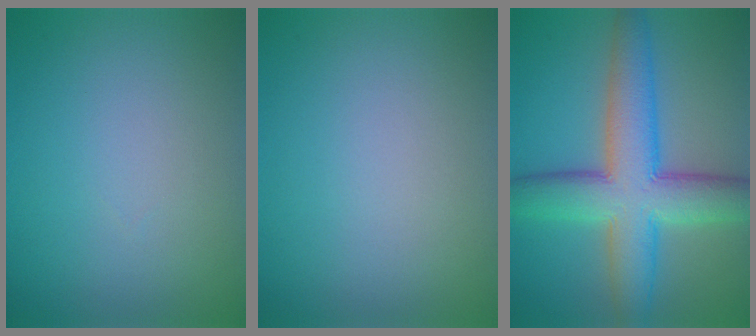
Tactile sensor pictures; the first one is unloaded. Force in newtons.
{"total": 0.0}
{"total": 9.5, "press": 9.5, "slide": 0.2}